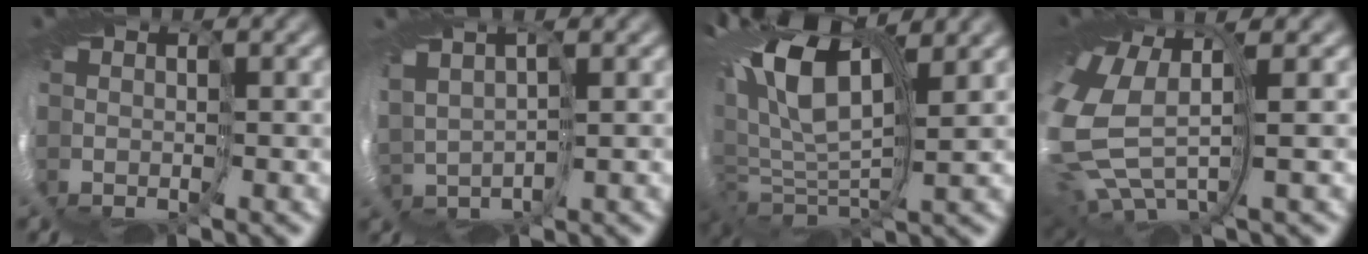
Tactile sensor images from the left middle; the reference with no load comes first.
{"total": 2.5, "force": [1.5, 1.3, 1.6], "torque": [-0.054, 0.016, 0.024]}
{"total": 11.0, "force": [3.9, 4.7, 9.2], "torque": [-0.196, 0.013, 0.057]}
{"total": 10.5, "force": [-0.1, 5.8, 8.7], "torque": [-0.218, -0.037, 0.008]}